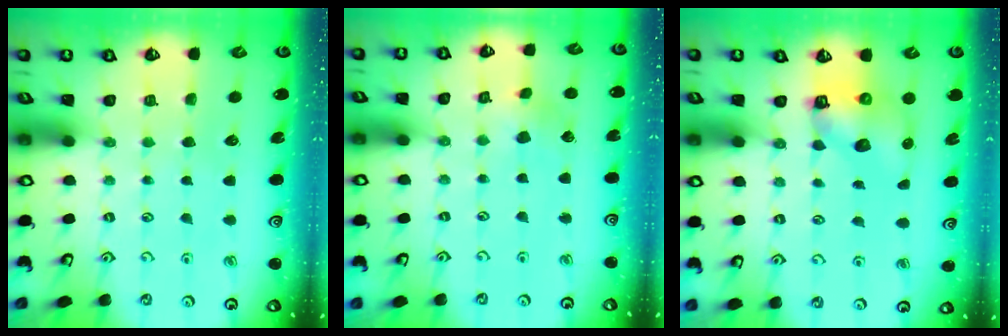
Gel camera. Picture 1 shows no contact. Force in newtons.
{"total": 3.1, "press": 3.0, "slide": 0.6}
{"total": 6.9, "press": 6.8, "slide": 1.0}